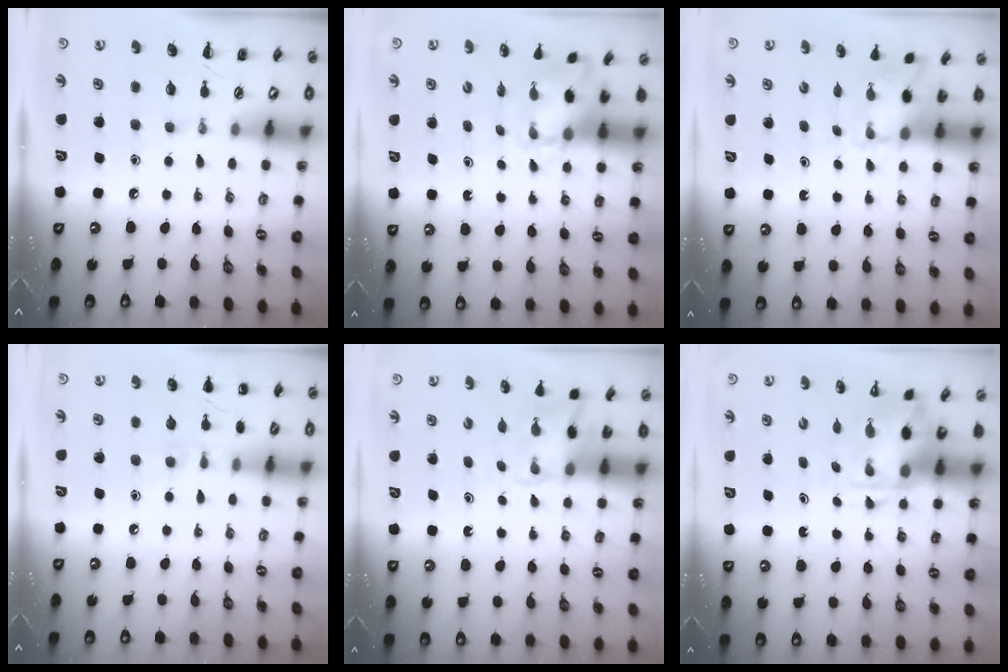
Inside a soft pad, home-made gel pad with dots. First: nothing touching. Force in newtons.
{"total": 2.7, "press": 2.5, "slide": 0.9}
{"total": 2.2, "press": 2.1, "slide": 0.6}
{"total": 5.9, "press": 5.8, "slide": 1.4}
{"total": 2.8, "press": 2.6, "slide": 1.0}
{"total": 3.9, "press": 3.8, "slide": 0.9}